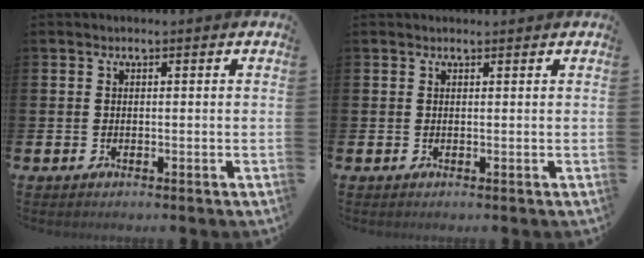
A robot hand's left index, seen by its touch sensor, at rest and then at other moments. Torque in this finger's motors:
{"motor_torque": [0.04, -1.56, -0.06, -0.05]}